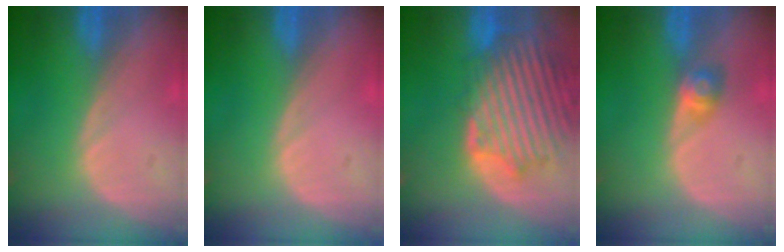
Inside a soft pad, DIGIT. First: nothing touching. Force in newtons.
{"total": 0.0}
{"total": 13.7, "press": 11.8, "slide": 6.9}
{"total": 2.8, "press": 2.6, "slide": 1.2}